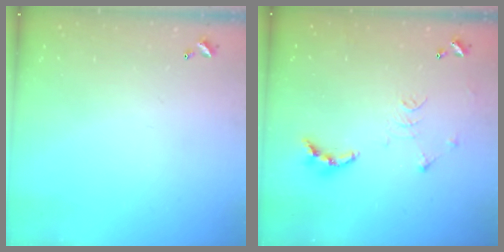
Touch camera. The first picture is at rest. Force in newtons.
{"total": 10.3, "press": 10.2, "slide": 1.0}